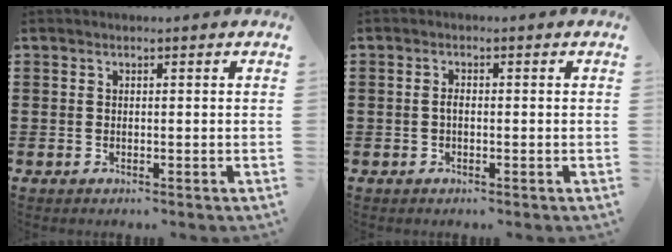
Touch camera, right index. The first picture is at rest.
{"total": 1.1, "force": [-0.3, 0.4, 1.0], "torque": [-0.020, -0.002, -0.005]}